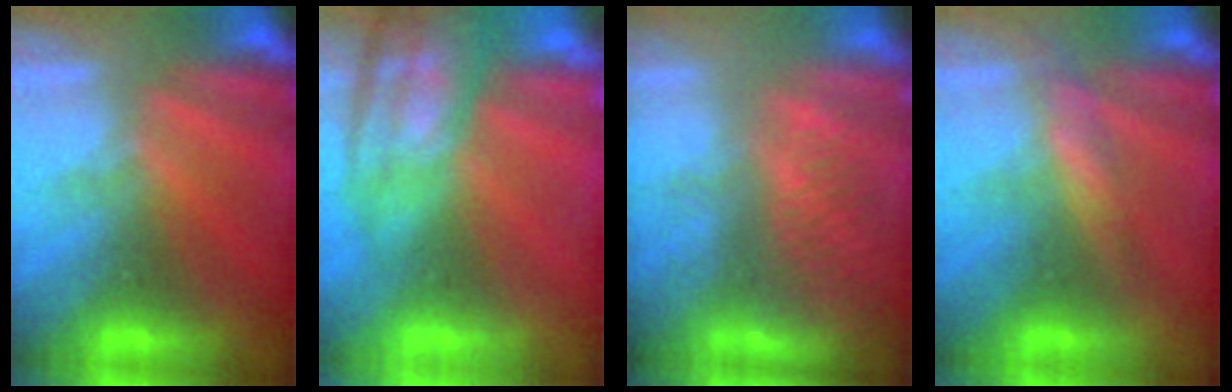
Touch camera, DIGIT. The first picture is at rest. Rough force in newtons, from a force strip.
{"total": 7.7}
{"total": 8.7}
{"total": 2.8}